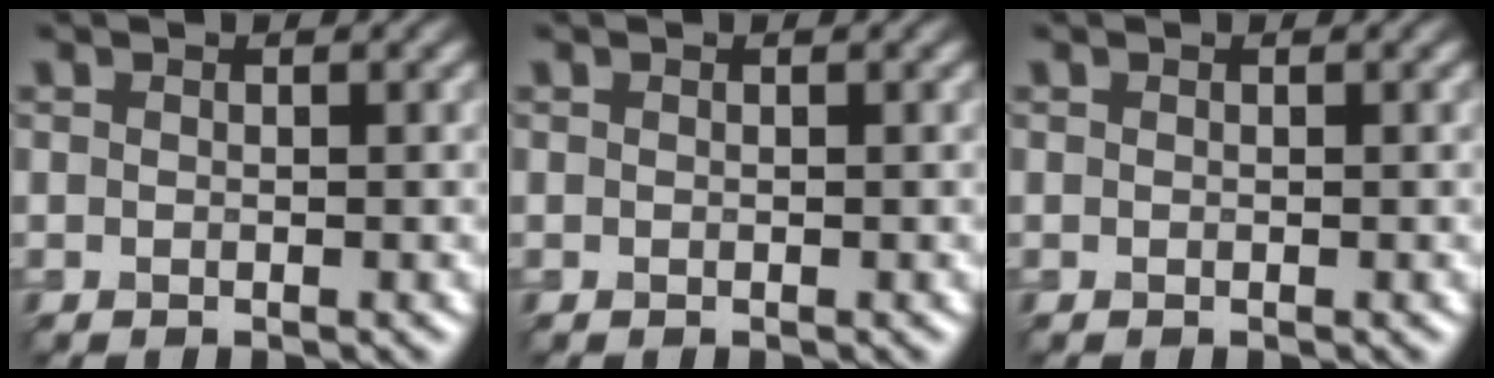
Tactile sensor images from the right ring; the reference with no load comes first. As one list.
[{"total": 0.0}, {"total": 0.0}]